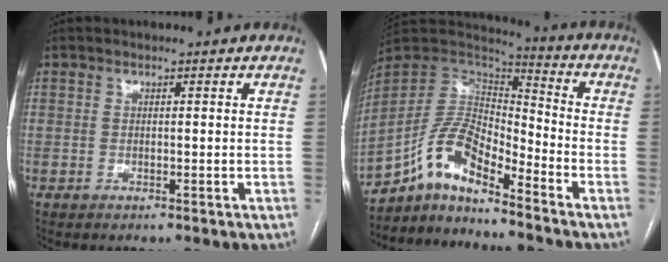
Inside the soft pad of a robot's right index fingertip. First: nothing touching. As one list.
[{"total": 11.7, "force": [-8.3, 3.3, 7.6], "torque": [-0.151, 0.032, -0.153]}]